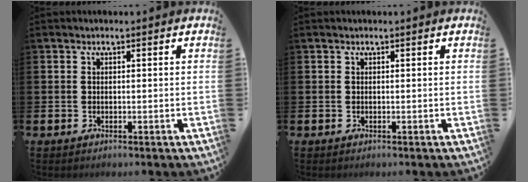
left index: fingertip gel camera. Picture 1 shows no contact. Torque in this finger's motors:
{"motor_torque": [-0.05, 0.00, -0.09, -0.03]}